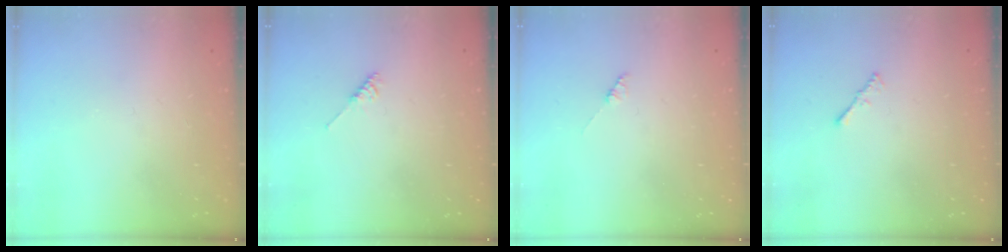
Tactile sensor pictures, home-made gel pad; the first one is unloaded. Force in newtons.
{"total": 2.2, "press": 2.2, "slide": 0.5}
{"total": 0.9, "press": 0.8, "slide": 0.2}
{"total": 0.7, "press": 0.6, "slide": 0.3}